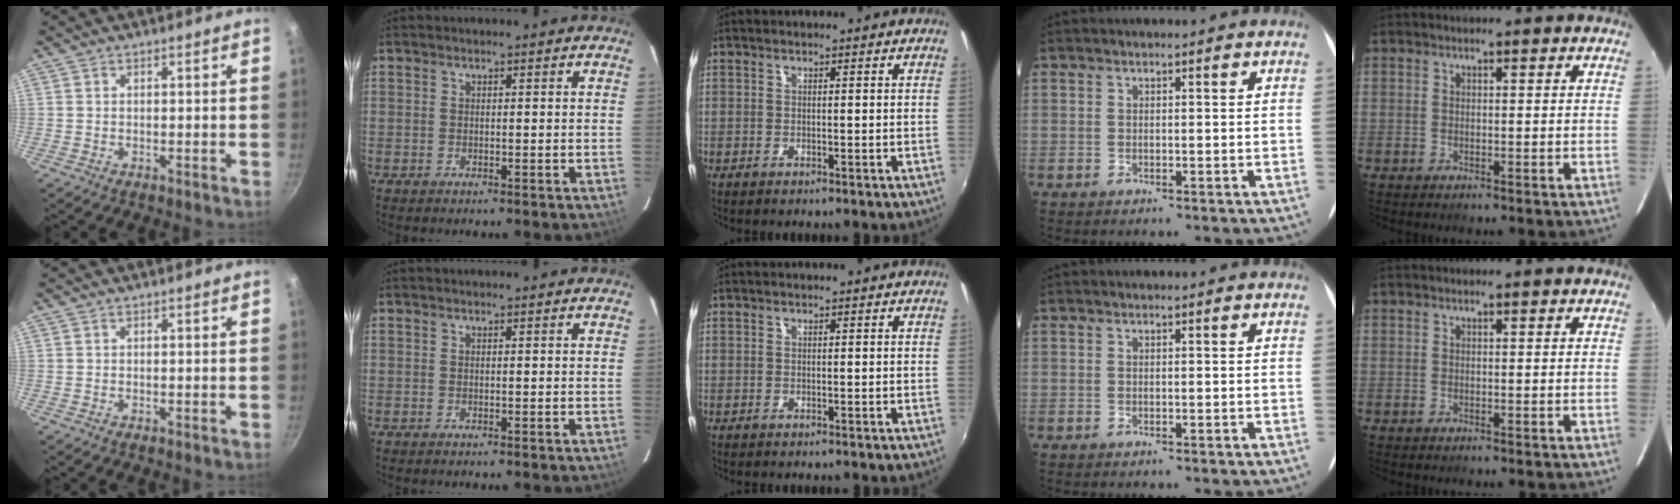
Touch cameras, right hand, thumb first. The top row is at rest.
{}